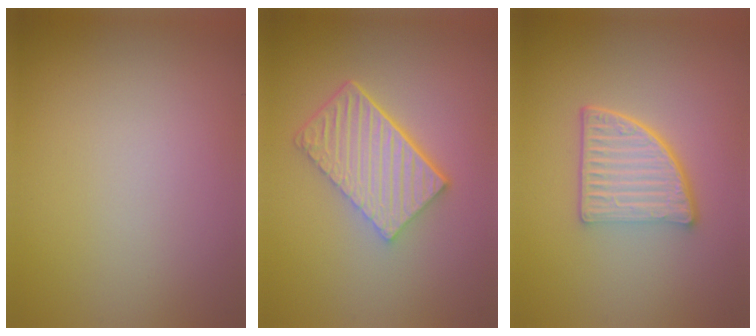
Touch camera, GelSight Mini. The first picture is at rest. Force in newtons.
{"total": 6.1, "press": 4.2, "slide": 4.5}
{"total": 5.3, "press": 3.8, "slide": 3.8}